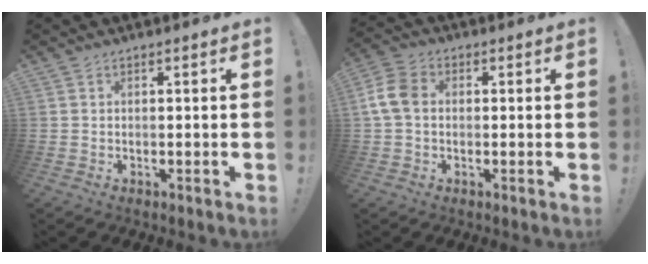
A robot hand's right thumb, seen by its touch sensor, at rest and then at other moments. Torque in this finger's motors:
{"motor_torque": [0.19, 0.33, 0.00, 0.00, 0.02]}